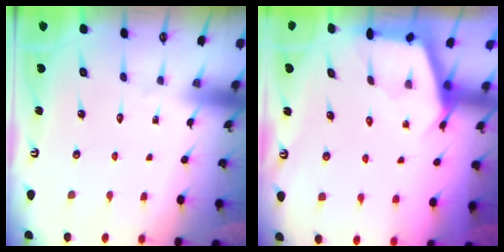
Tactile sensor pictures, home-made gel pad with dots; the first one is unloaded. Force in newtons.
{"total": 3.0, "press": 3.0, "slide": 0.4}